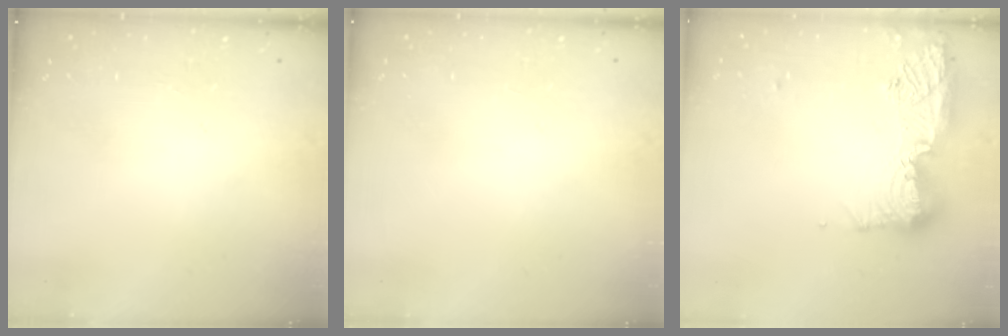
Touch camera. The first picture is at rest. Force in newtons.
{"total": 1.1, "press": 0.8, "slide": 0.7}
{"total": 17.6, "press": 16.5, "slide": 6.2}